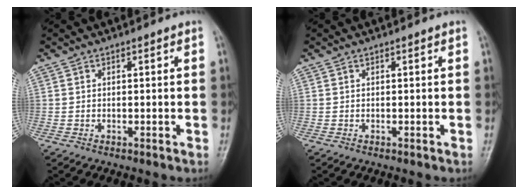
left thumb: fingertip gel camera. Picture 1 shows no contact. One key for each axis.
{"total": 0.0}